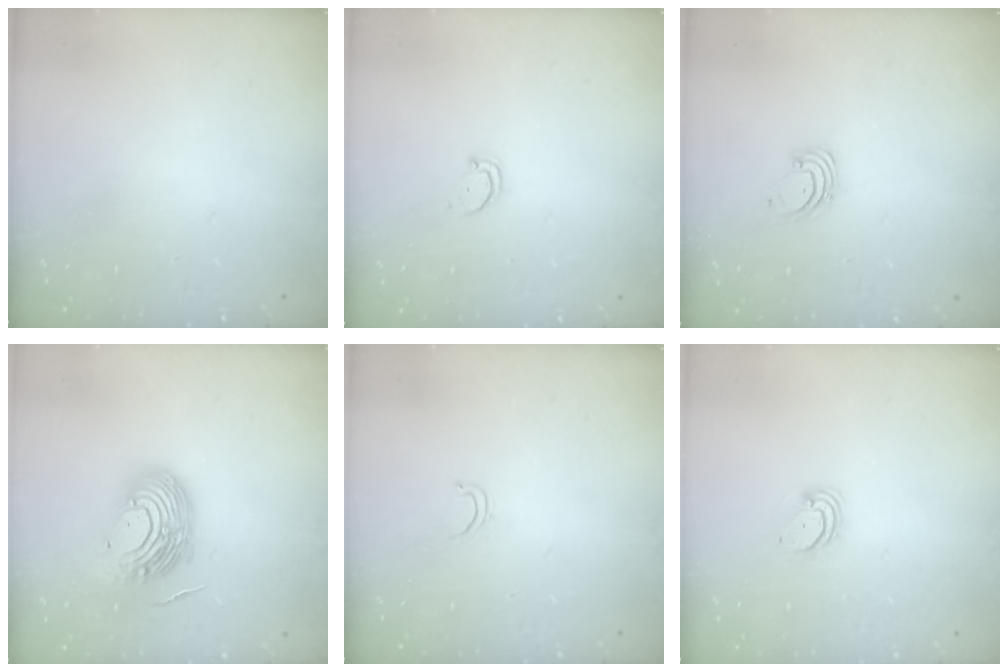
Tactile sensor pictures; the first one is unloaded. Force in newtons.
{"total": 1.8, "press": 1.8, "slide": 0.1}
{"total": 1.5, "press": 1.5, "slide": 0.1}
{"total": 14.4, "press": 14.2, "slide": 2.4}
{"total": 2.6, "press": 2.5, "slide": 0.4}
{"total": 2.0, "press": 2.0, "slide": 0.1}